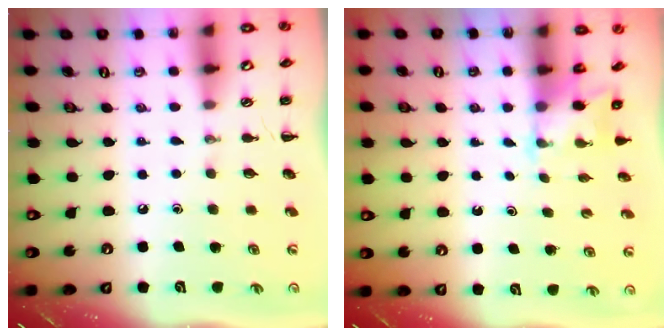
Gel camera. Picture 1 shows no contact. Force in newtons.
{"total": 2.1, "press": 2.0, "slide": 0.6}